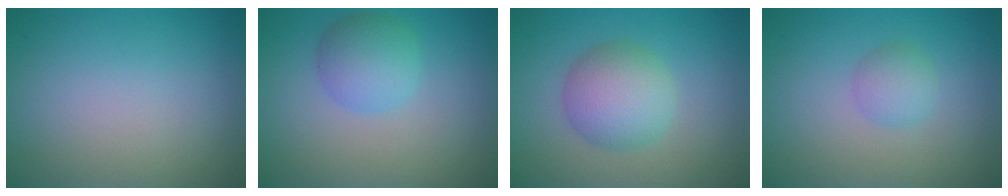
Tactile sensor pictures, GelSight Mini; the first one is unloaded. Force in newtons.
{"total": 3.5, "press": 3.5, "slide": 0.0}
{"total": 4.8, "press": 4.8, "slide": 0.1}
{"total": 1.8, "press": 1.8, "slide": 0.0}